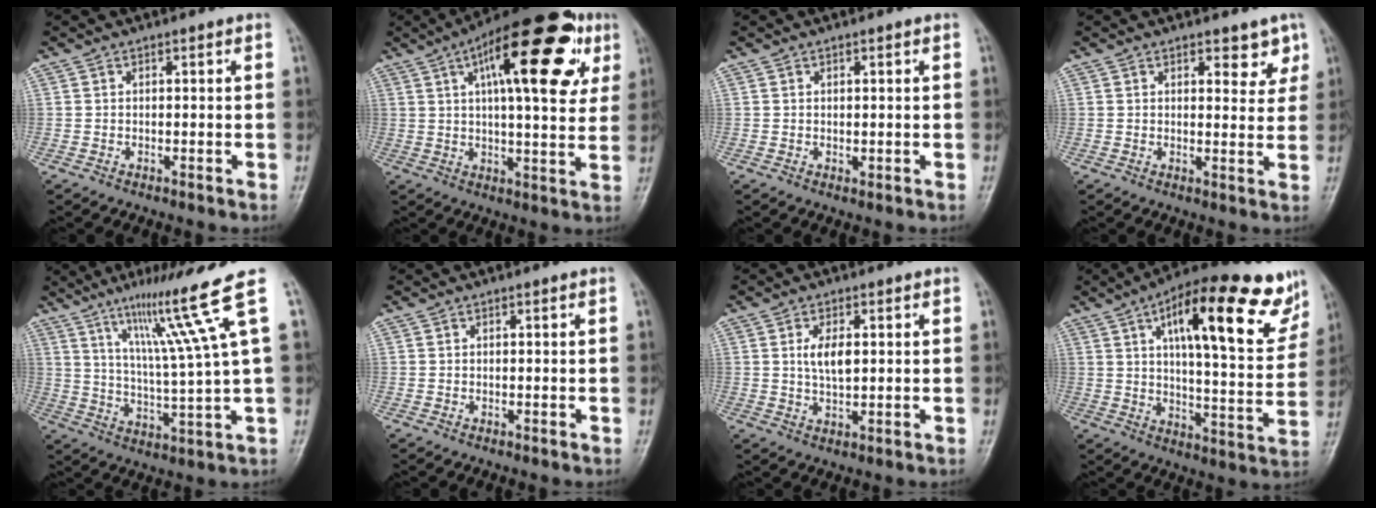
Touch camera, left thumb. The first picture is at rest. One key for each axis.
{"total": 23.1, "fx": 8.8, "fy": 8.0, "fz": 19.8, "tx": -0.263, "ty": 0.001, "tz": 0.123}
{"total": 0.8, "fx": 0.3, "fy": 0.6, "fz": 0.4, "tx": -0.004, "ty": -0.003, "tz": 0.005}
{"total": 4.4, "fx": 2.9, "fy": 2.3, "fz": 2.4, "tx": 0.000, "ty": -0.017, "tz": 0.035}
{"total": 13.0, "fx": 7.4, "fy": -1.3, "fz": 10.6, "tx": -0.168, "ty": -0.044, "tz": 0.125}
{"total": 0.0}
{"total": 4.9, "fx": 1.0, "fy": 2.4, "fz": 4.1, "tx": -0.075, "ty": -0.006, "tz": 0.019}
{"total": 24.1, "fx": 12.1, "fy": 7.8, "fz": 19.3, "tx": -0.246, "ty": -0.024, "tz": 0.177}